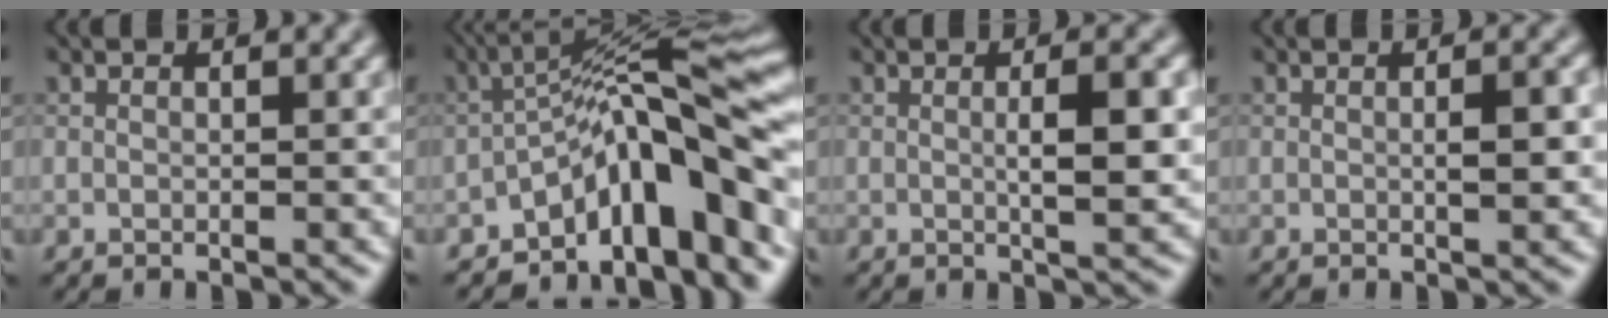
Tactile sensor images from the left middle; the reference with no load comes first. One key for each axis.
{"total": 11.6, "fx": -5.5, "fy": 3.2, "fz": 9.8, "tx": -0.122, "ty": 0.027, "tz": -0.090}
{"total": 3.6, "fx": 0.1, "fy": 0.7, "fz": 3.5, "tx": -0.054, "ty": 0.001, "tz": 0.003}
{"total": 2.1, "fx": 0.0, "fy": 0.4, "fz": 2.0, "tx": -0.031, "ty": 0.000, "tz": 0.000}